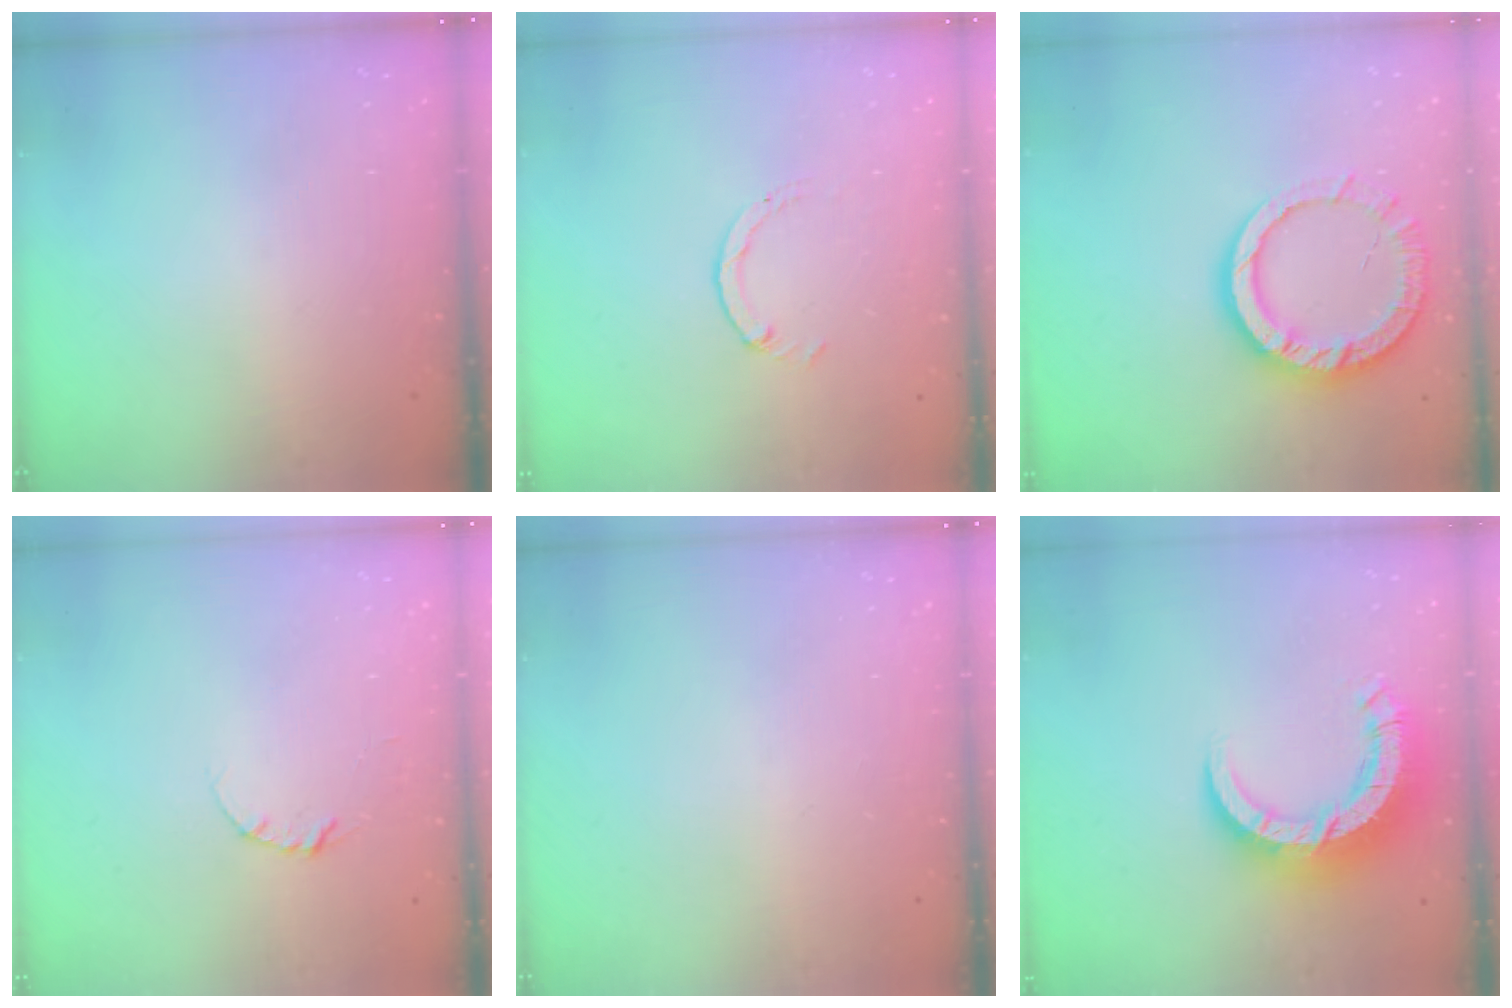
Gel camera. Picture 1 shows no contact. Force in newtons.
{"total": 1.1, "press": 1.1, "slide": 0.2}
{"total": 11.9, "press": 11.8, "slide": 1.9}
{"total": 3.4, "press": 3.4, "slide": 0.3}
{"total": 0.0}
{"total": 11.3, "press": 11.2, "slide": 1.3}